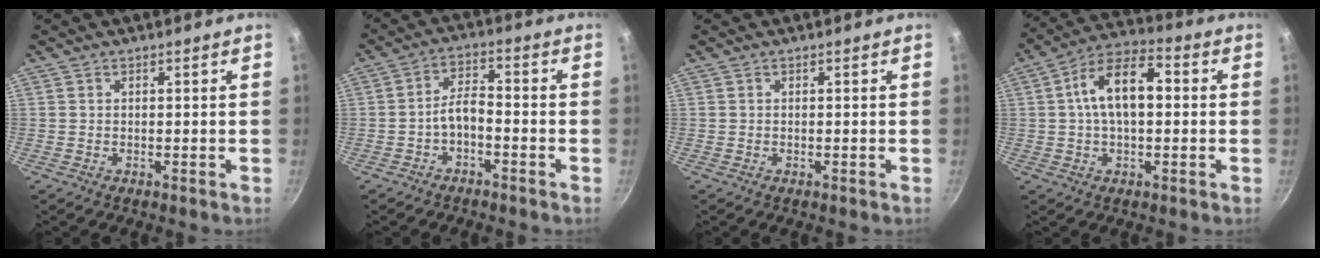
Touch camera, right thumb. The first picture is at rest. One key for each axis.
{"total": 4.0, "fx": -1.7, "fy": 1.8, "fz": 3.1, "tx": -0.053, "ty": 0.029, "tz": -0.036}
{"total": 0.0}
{"total": 12.4, "fx": 1.4, "fy": 6.6, "fz": 10.4, "tx": -0.180, "ty": 0.030, "tz": 0.015}